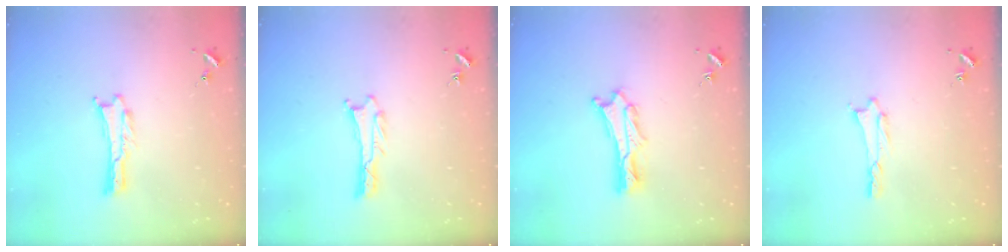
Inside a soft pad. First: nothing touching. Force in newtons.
{"total": 0.8, "press": 0.7, "slide": 0.1}
{"total": 2.0, "press": 2.0, "slide": 0.2}
{"total": 0.7, "press": 0.7, "slide": 0.1}